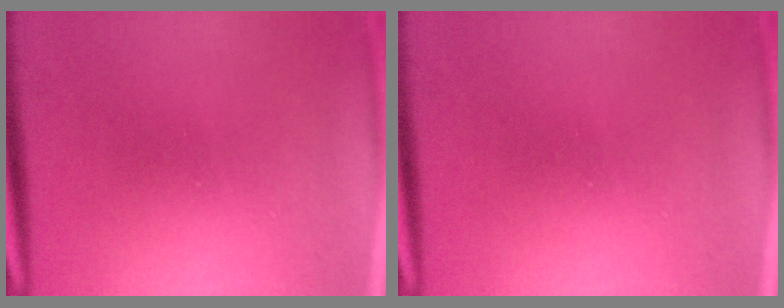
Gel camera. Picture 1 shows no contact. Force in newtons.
{"total": 0.0}